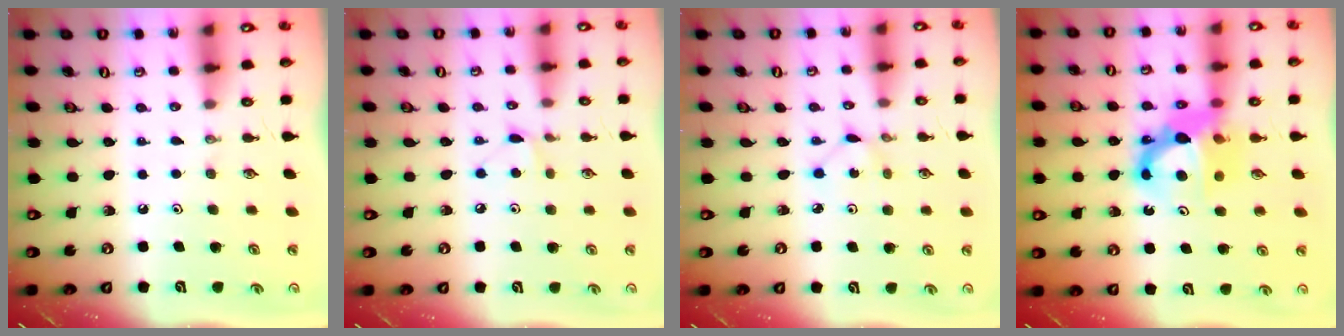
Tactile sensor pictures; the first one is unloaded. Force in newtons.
{"total": 4.8, "press": 4.8, "slide": 0.5}
{"total": 1.2, "press": 1.2, "slide": 0.1}
{"total": 11.5, "press": 11.5, "slide": 1.4}